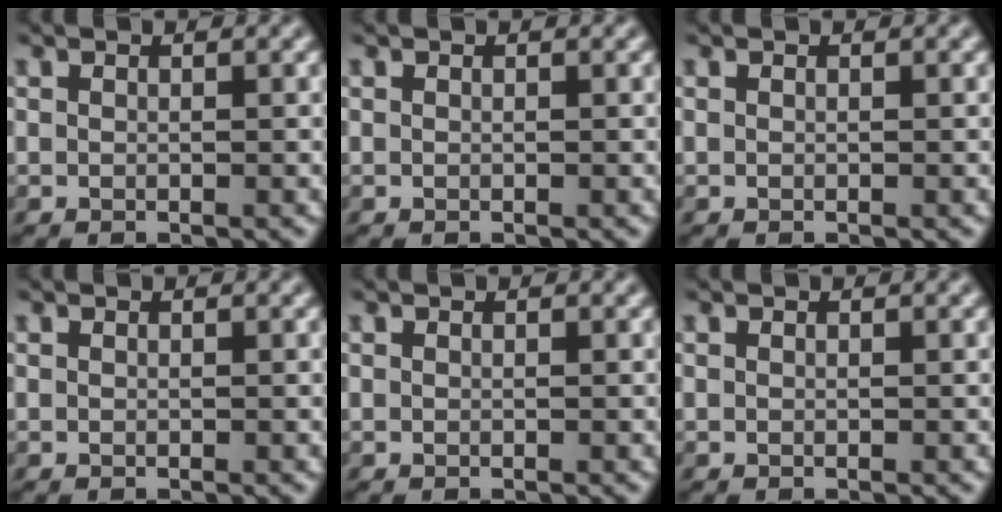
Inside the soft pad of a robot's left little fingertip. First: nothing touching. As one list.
[{"total": 0.0}, {"total": 0.0}, {"total": 0.0}, {"total": 0.0}, {"total": 0.0}]